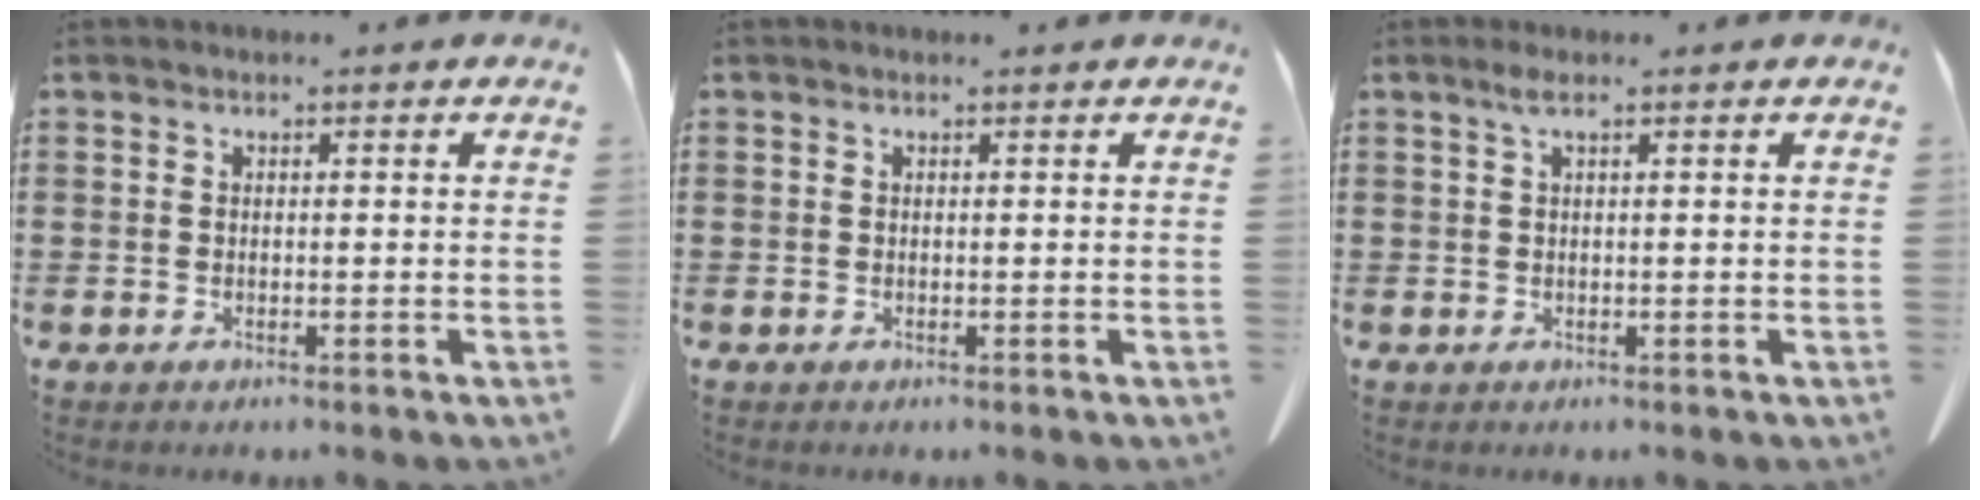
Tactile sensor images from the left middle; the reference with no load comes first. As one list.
[{"total": 0.0}, {"total": 1.5, "force": [0.6, 0.1, 1.4], "torque": [-0.029, 0.003, 0.010]}]